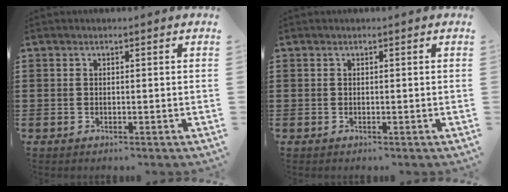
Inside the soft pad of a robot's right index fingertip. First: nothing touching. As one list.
[{"total": 0.0}]